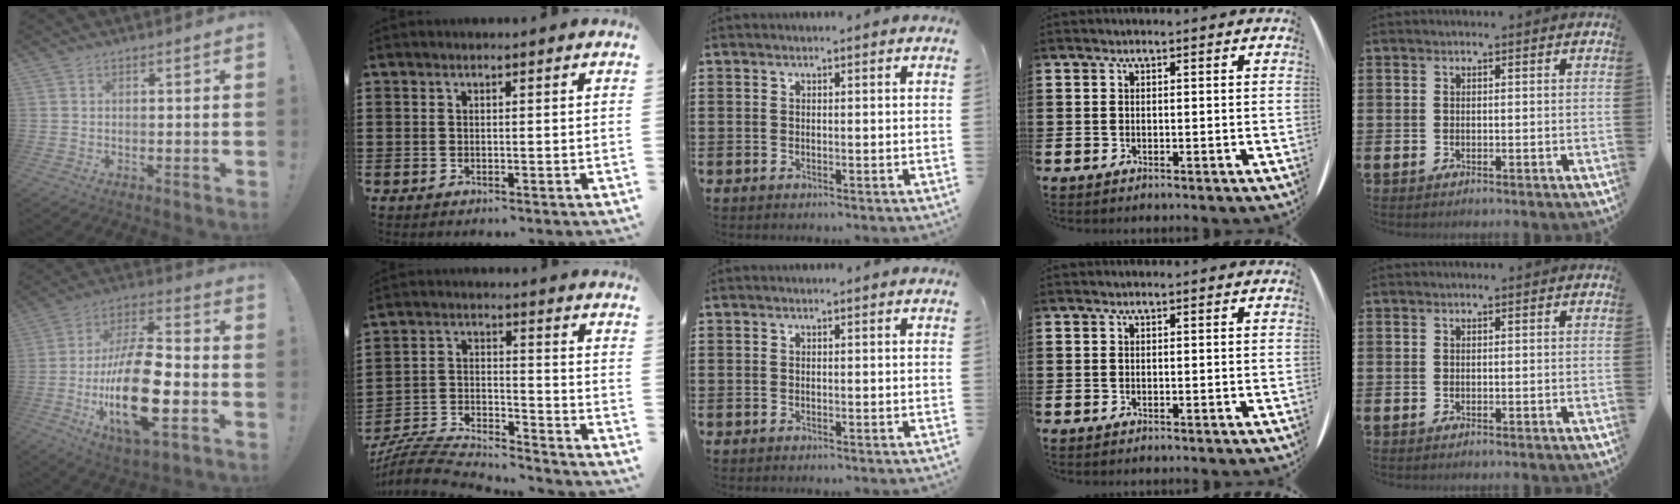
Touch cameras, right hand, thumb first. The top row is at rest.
{"thumb": {"total": 24.3, "force": [-5.8, 9.5, 21.6], "torque": [-0.420, 0.018, -0.091]}, "index": {"total": 7.4, "force": [-7.2, 0.8, 1.6], "torque": [-0.044, -0.002, -0.146]}}